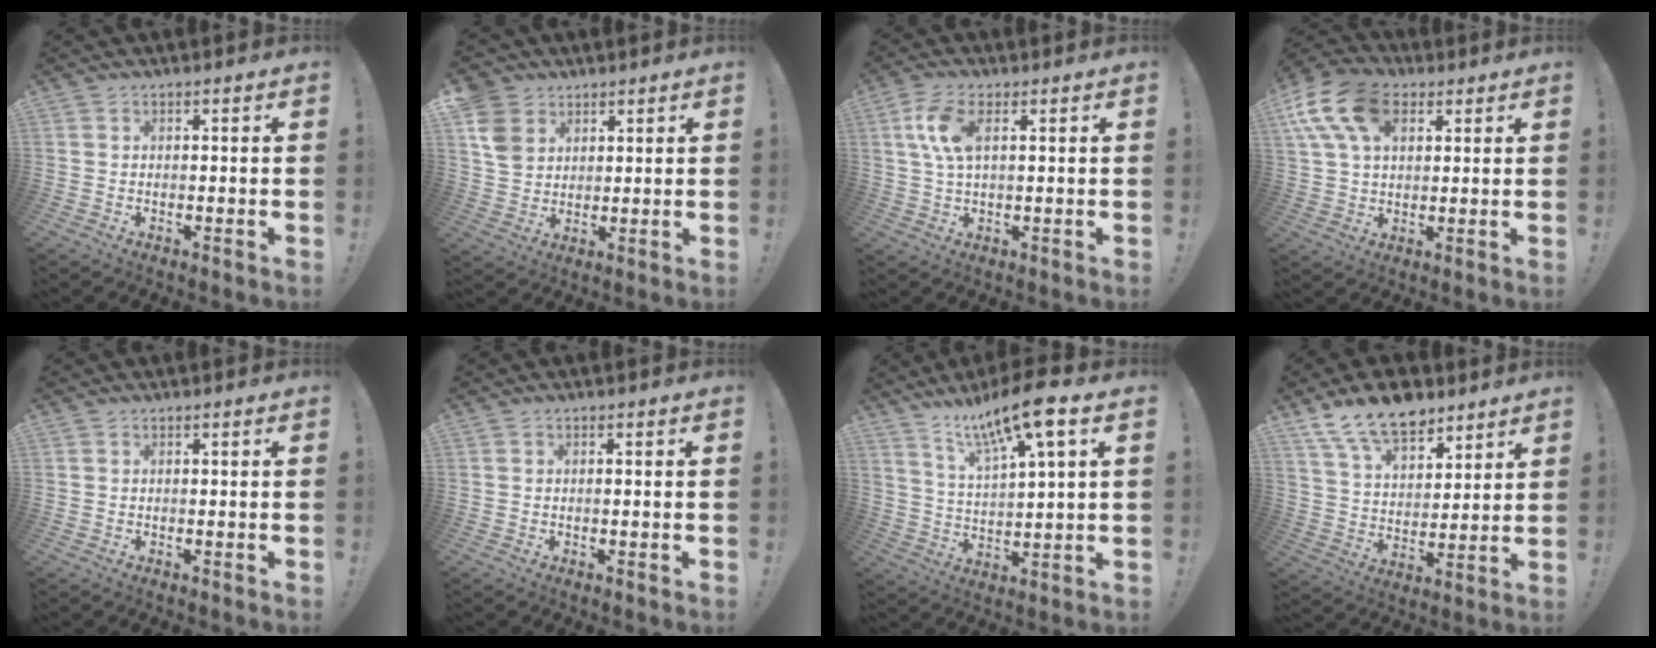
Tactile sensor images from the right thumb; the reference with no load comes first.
{"total": 9.0, "force": [4.3, 7.1, 3.3], "torque": [-0.061, -0.017, 0.088]}
{"total": 8.2, "force": [2.3, 3.6, 7.0], "torque": [-0.150, -0.001, 0.038]}
{"total": 16.4, "force": [6.8, 10.4, 10.7], "torque": [-0.207, -0.016, 0.125]}
{"total": 0.0}
{"total": 0.5, "force": [-0.3, 0.0, 0.4], "torque": [-0.005, -0.001, -0.006]}
{"total": 13.7, "force": [9.0, 2.9, 9.9], "torque": [-0.175, -0.044, 0.144]}
{"total": 15.1, "force": [10.9, 7.6, 7.1], "torque": [-0.129, -0.064, 0.202]}